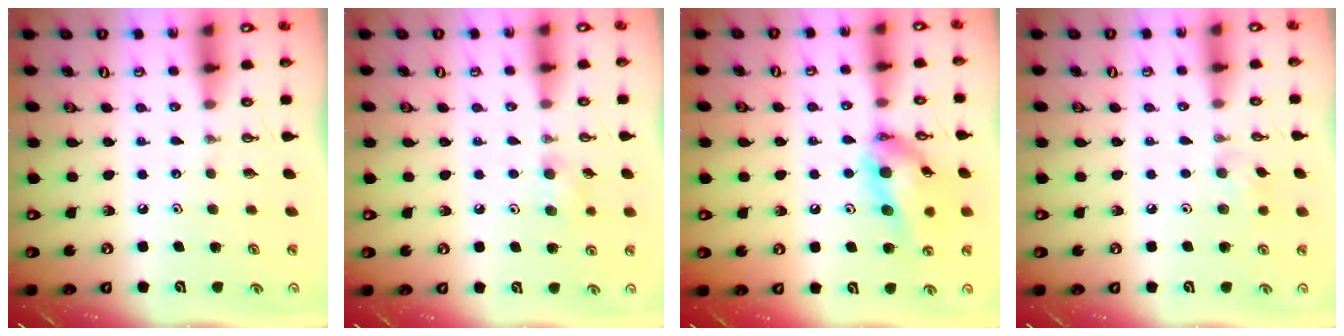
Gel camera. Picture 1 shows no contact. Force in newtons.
{"total": 7.1, "press": 6.9, "slide": 1.7}
{"total": 14.2, "press": 14.2, "slide": 1.2}
{"total": 6.7, "press": 6.7, "slide": 0.9}